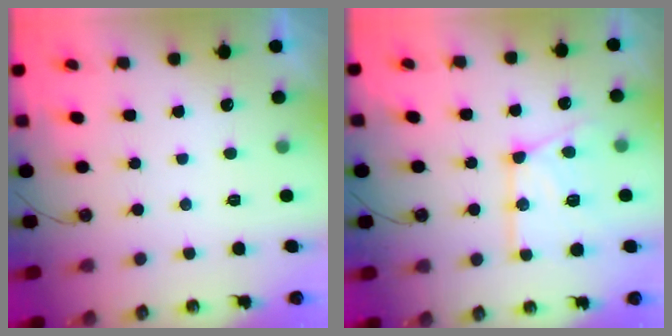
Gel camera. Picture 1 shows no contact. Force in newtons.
{"total": 15.7, "press": 15.6, "slide": 2.0}